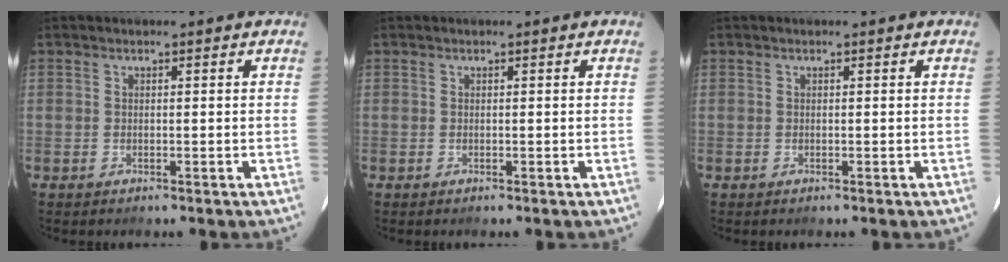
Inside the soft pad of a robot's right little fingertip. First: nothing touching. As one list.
[{"total": 0.0}, {"total": 0.0}]